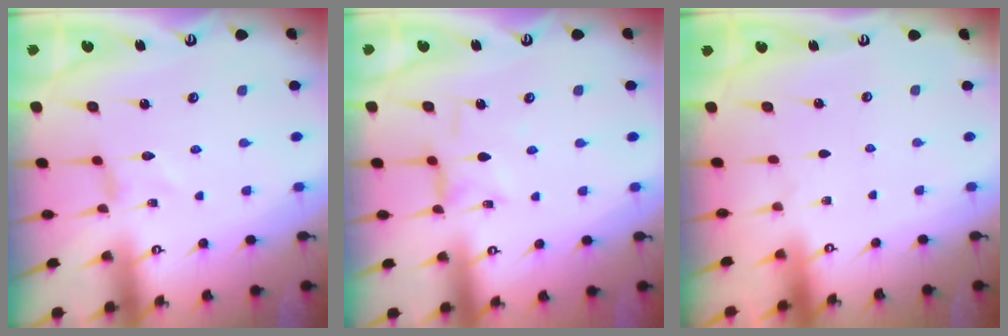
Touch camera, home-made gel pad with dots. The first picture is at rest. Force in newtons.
{"total": 2.8, "press": 2.8, "slide": 0.2}
{"total": 0.0}